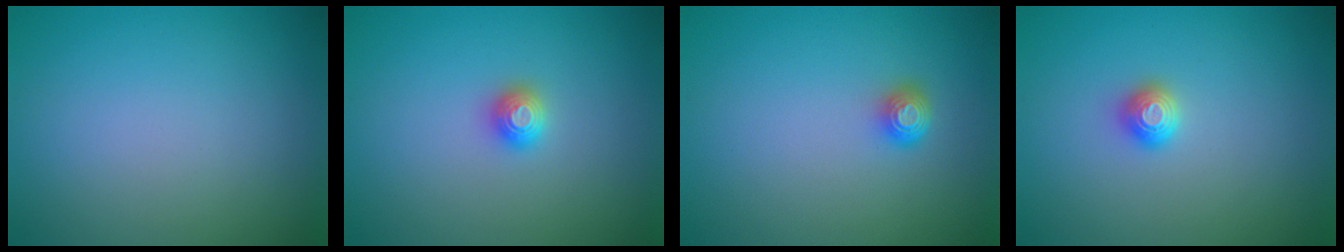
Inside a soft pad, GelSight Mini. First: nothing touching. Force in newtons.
{"total": 1.5, "press": 1.5, "slide": 0.2}
{"total": 1.7, "press": 1.2, "slide": 1.1}
{"total": 1.3, "press": 1.2, "slide": 0.5}